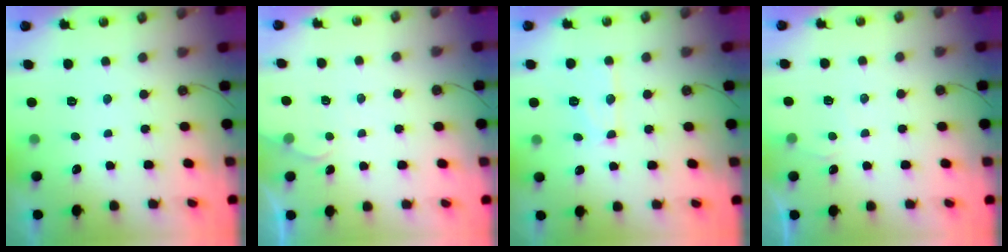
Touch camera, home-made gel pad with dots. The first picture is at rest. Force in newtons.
{"total": 3.4, "press": 3.4, "slide": 0.4}
{"total": 12.8, "press": 12.8, "slide": 0.8}
{"total": 4.4, "press": 4.4, "slide": 0.4}